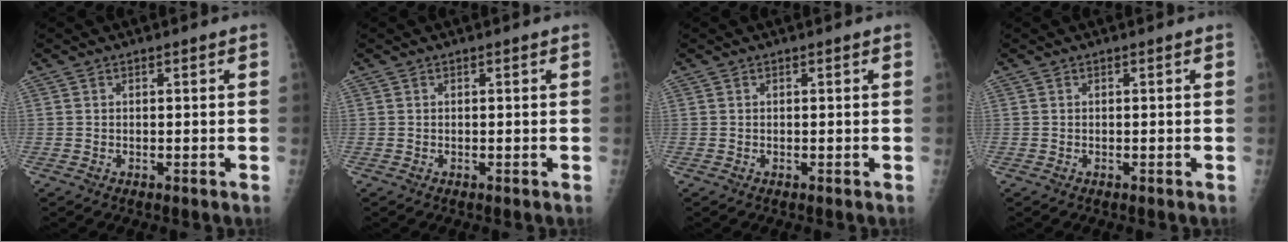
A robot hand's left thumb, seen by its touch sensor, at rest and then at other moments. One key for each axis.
{"total": 0.0}
{"total": 0.0}
{"total": 0.0}